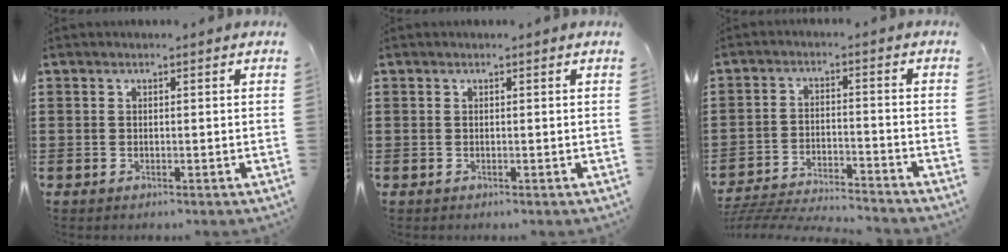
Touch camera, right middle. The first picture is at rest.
{"total": 0.0}
{"total": 5.0, "force": [-4.9, 0.1, 1.0], "torque": [-0.032, -0.005, -0.104]}